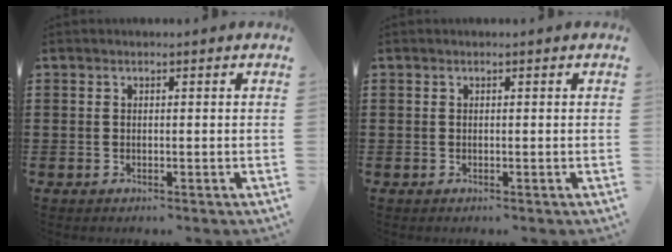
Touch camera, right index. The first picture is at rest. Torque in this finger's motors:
{"motor_torque": [0.00, 0.00, 0.00, 0.00]}